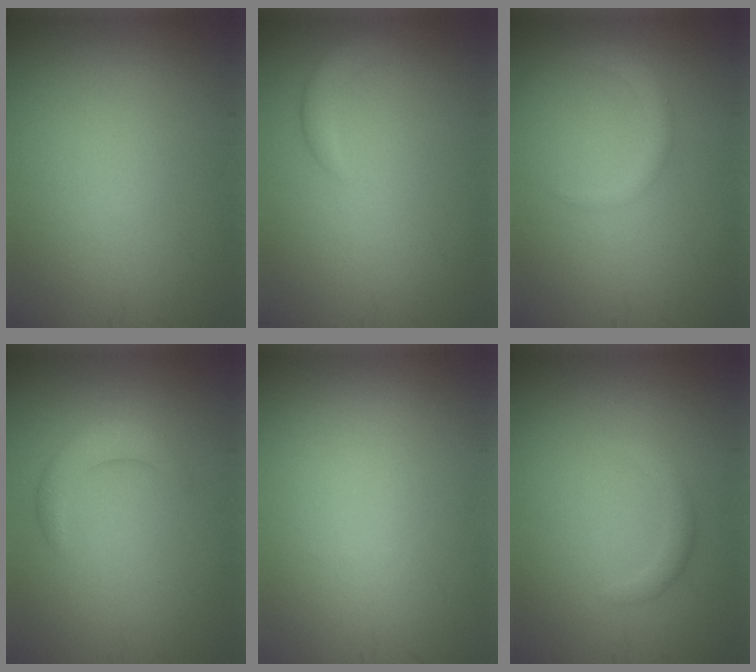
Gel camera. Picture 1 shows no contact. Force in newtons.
{"total": 1.6, "press": 1.6, "slide": 0.1}
{"total": 1.8, "press": 1.8, "slide": 0.0}
{"total": 2.4, "press": 2.4, "slide": 0.2}
{"total": 0.0}
{"total": 1.3, "press": 1.3, "slide": 0.1}